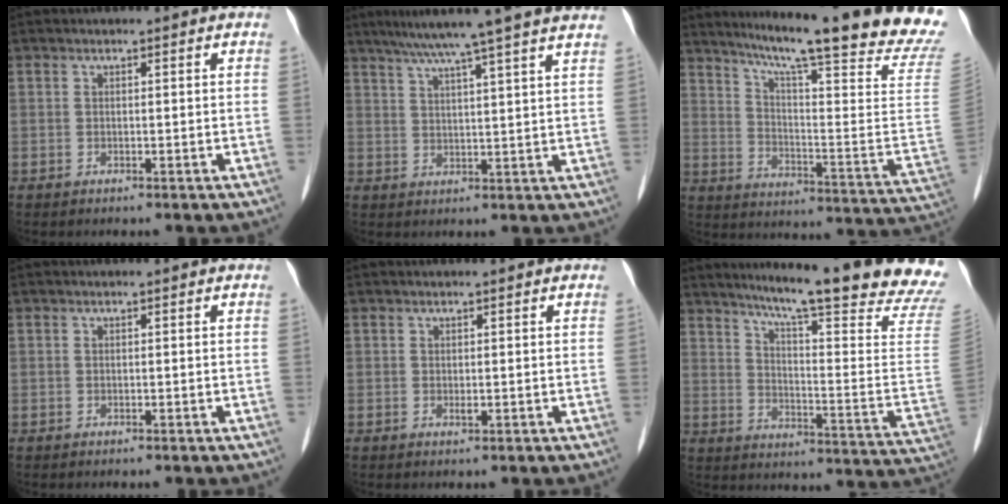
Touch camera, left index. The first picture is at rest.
{"total": 14.4, "force": [12.1, -1.4, 7.7], "torque": [-0.124, 0.011, 0.154]}
{"total": 26.8, "force": [21.8, 0.4, 15.6], "torque": [-0.224, -0.080, 0.278]}
{"total": 0.0}
{"total": 0.9, "force": [0.4, 0.2, 0.8], "torque": [-0.016, 0.001, 0.005]}
{"total": 24.9, "force": [20.7, -0.1, 13.8], "torque": [-0.196, -0.088, 0.257]}